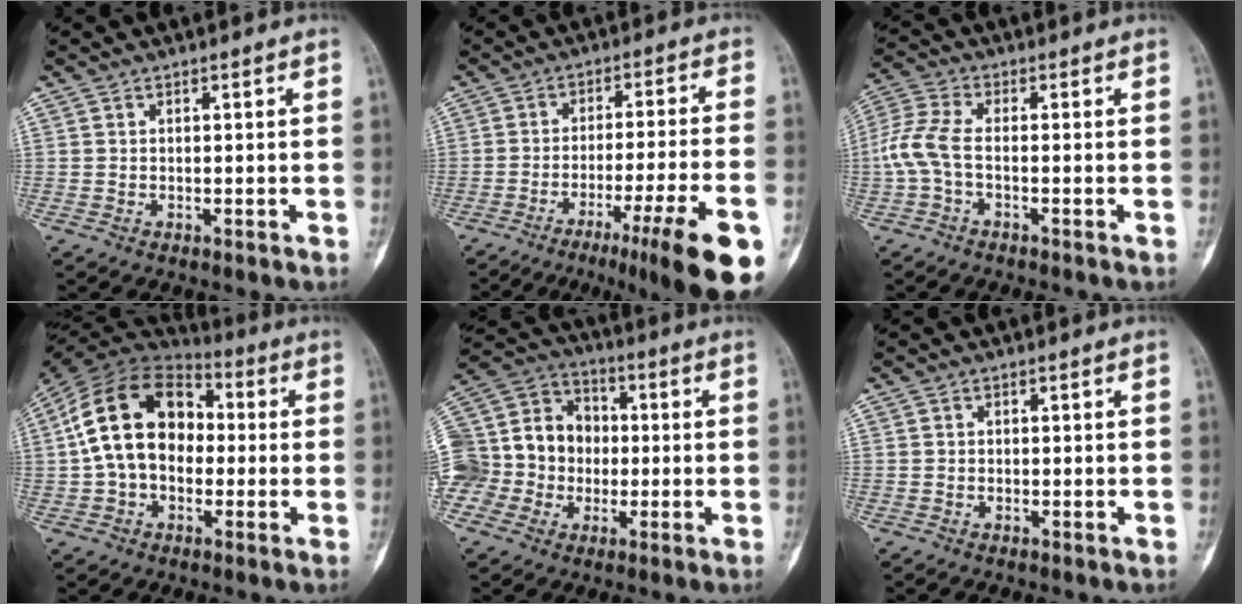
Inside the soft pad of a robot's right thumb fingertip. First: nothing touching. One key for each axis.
{"total": 18.7, "fx": -10.5, "fy": 1.4, "fz": 15.4, "tx": -0.181, "ty": 0.036, "tz": -0.155}
{"total": 6.1, "fx": -1.5, "fy": 2.4, "fz": 5.4, "tx": -0.143, "ty": 0.018, "tz": -0.038}
{"total": 17.9, "fx": 0.6, "fy": 12.6, "fz": 12.7, "tx": -0.208, "ty": 0.041, "tz": 0.002}
{"total": 21.8, "fx": -2.3, "fy": 19.2, "fz": 10.1, "tx": -0.214, "ty": 0.076, "tz": -0.037}
{"total": 0.9, "fx": -0.2, "fy": 0.8, "fz": 0.1, "tx": 0.005, "ty": 0.005, "tz": -0.005}